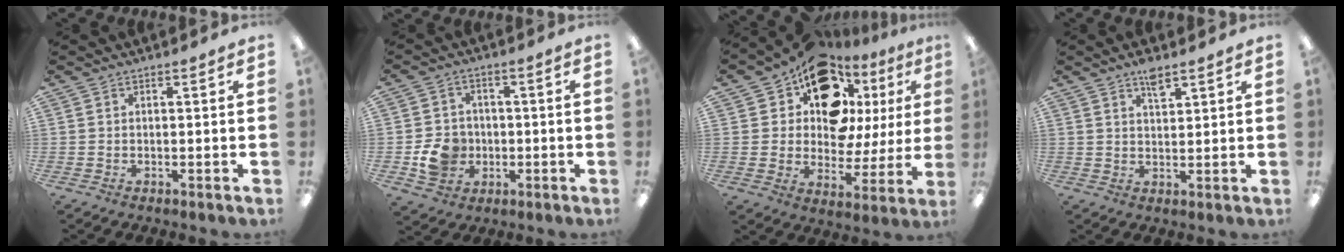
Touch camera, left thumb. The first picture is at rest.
{"total": 8.4, "force": [-2.0, 7.3, 3.6], "torque": [-0.074, 0.013, -0.033]}
{"total": 15.5, "force": [10.1, 9.4, 7.1], "torque": [-0.119, -0.071, 0.182]}
{"total": 4.7, "force": [3.4, 1.7, 2.8], "torque": [-0.038, -0.014, 0.055]}